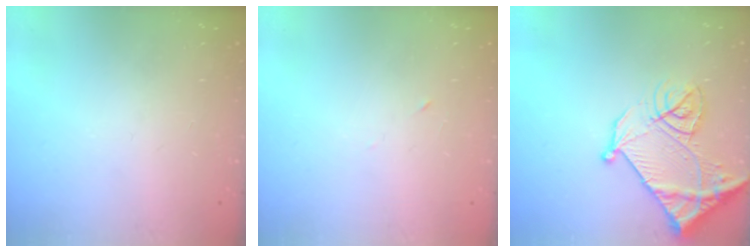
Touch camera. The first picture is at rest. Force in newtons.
{"total": 2.7, "press": 2.5, "slide": 1.0}
{"total": 17.4, "press": 17.3, "slide": 1.8}